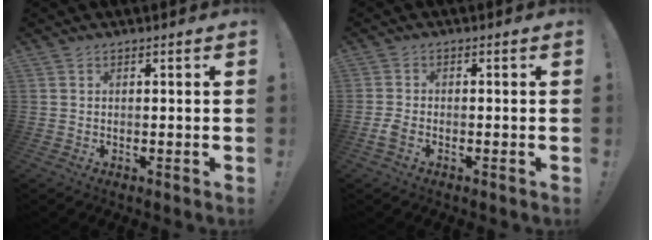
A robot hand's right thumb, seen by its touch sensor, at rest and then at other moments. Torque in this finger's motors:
{"motor_torque": [0.59, 0.38, 0.23, -0.28, 0.00]}